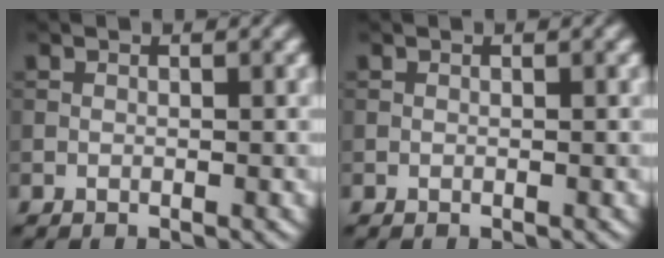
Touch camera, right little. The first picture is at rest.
{"total": 0.0}